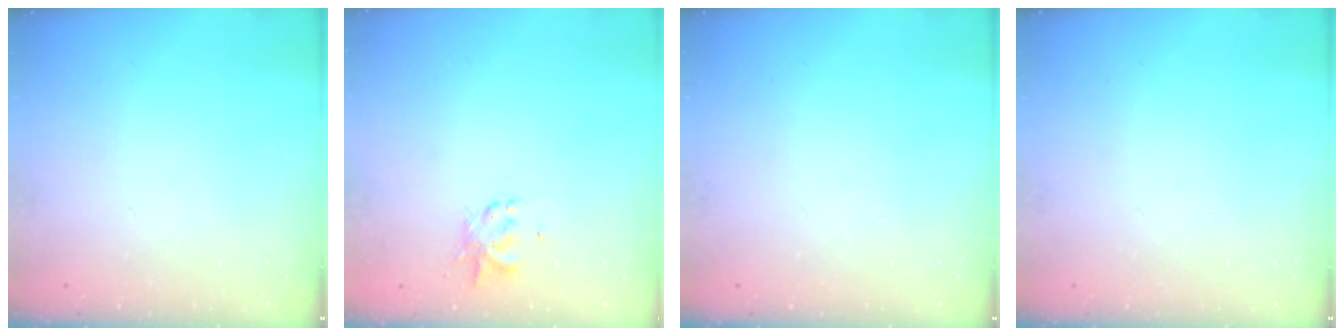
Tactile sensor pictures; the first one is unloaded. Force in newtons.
{"total": 1.0, "press": 0.9, "slide": 0.3}
{"total": 0.0}
{"total": 0.0}